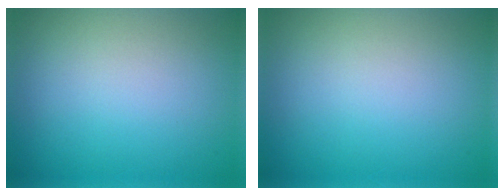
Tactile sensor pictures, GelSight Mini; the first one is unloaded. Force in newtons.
{"total": 0.0}